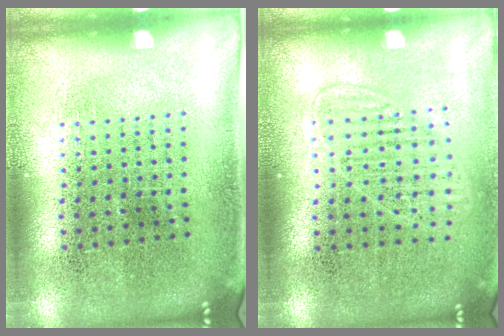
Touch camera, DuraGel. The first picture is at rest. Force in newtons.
{"total": 1.3, "press": 1.2, "slide": 0.7}